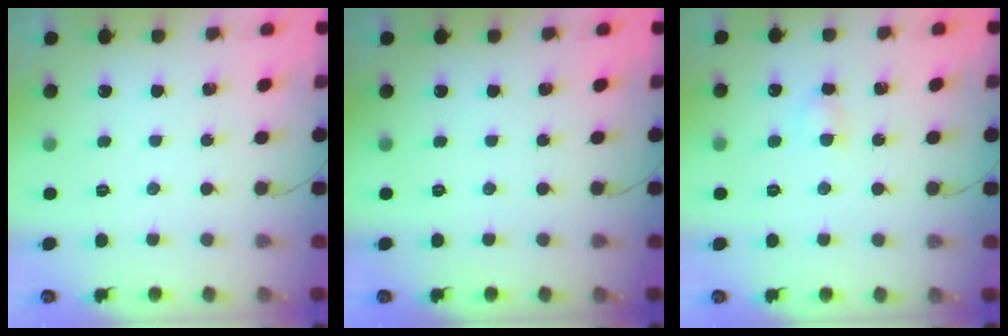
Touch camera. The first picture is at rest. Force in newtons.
{"total": 0.0}
{"total": 3.4, "press": 3.2, "slide": 1.2}